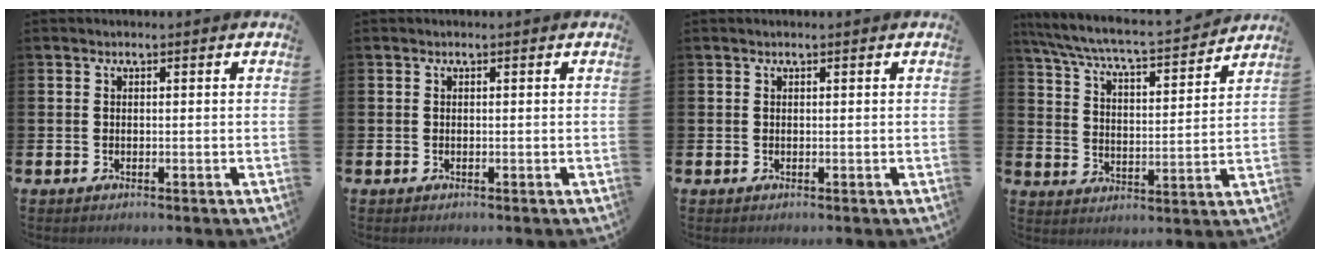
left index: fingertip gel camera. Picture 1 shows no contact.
{"total": 0.0}
{"total": 0.0}
{"total": 6.7, "force": [6.2, 0.4, 2.4], "torque": [-0.077, -0.050, 0.102]}